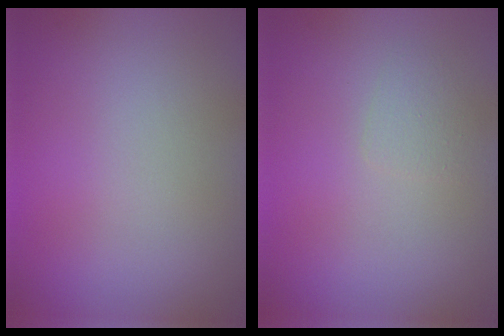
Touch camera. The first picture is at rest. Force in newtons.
{"total": 1.1, "press": 1.1, "slide": 0.0}